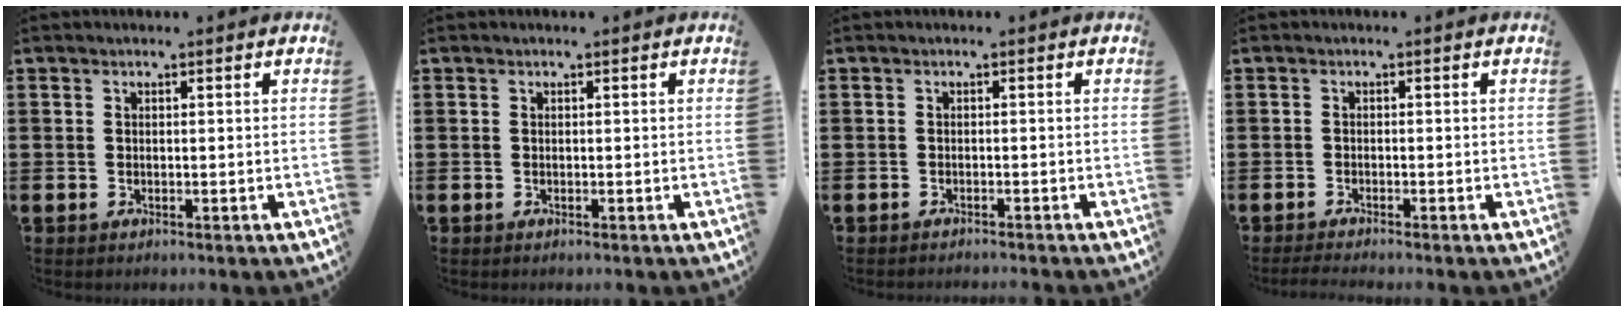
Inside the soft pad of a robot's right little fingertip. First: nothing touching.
{"total": 0.0}
{"total": 0.6, "force": [-0.6, -0.2, -0.1], "torque": [0.002, -0.001, -0.013]}
{"total": 1.1, "force": [-0.9, 0.0, 0.7], "torque": [-0.010, -0.002, -0.017]}